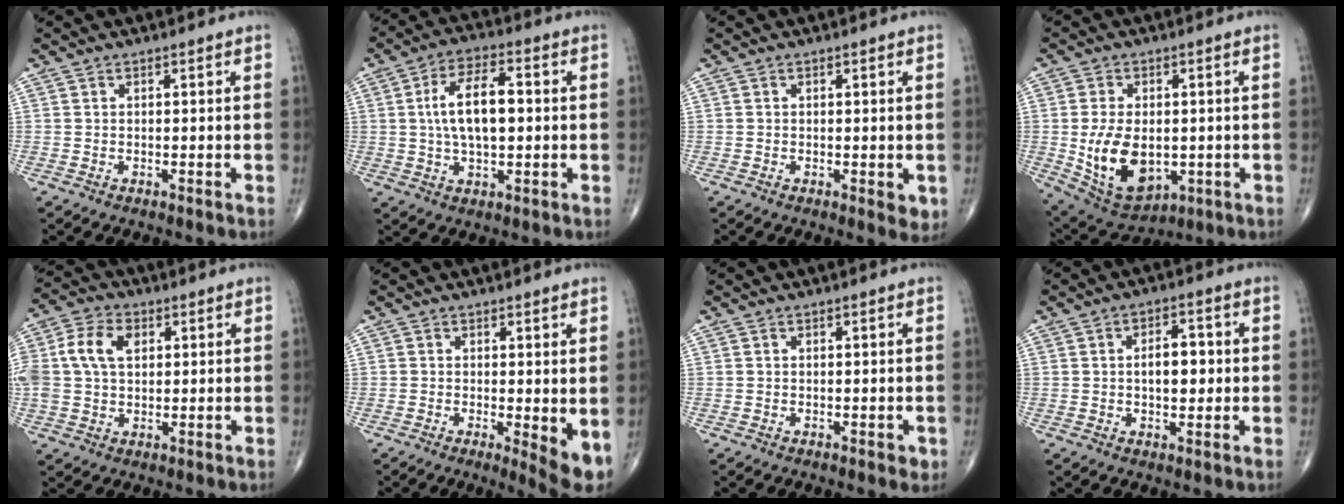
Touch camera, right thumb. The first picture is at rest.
{"total": 11.3, "force": [0.8, 5.3, 9.9], "torque": [-0.174, 0.012, 0.010]}
{"total": 2.4, "force": [-0.4, 1.0, 2.2], "torque": [-0.023, -0.006, -0.006]}
{"total": 13.7, "force": [-1.5, 8.6, 10.6], "torque": [-0.170, -0.007, -0.002]}
{"total": 11.4, "force": [2.5, 7.9, 7.9], "torque": [-0.171, 0.013, 0.044]}
{"total": 5.8, "force": [-0.6, 1.6, 5.5], "torque": [-0.078, -0.017, -0.010]}
{"total": 1.3, "force": [-0.3, 0.7, 1.0], "torque": [-0.009, -0.002, -0.004]}
{"total": 6.5, "force": [0.2, 3.5, 5.4], "torque": [-0.068, 0.010, -0.001]}